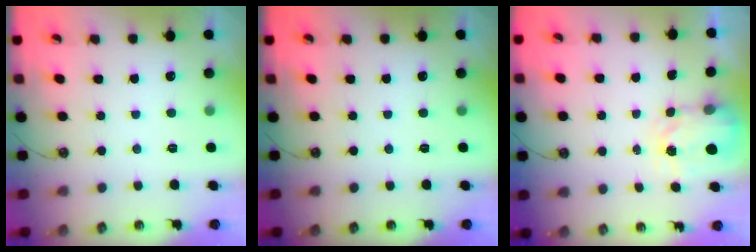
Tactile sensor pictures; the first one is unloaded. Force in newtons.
{"total": 0.0}
{"total": 3.8, "press": 3.7, "slide": 0.5}